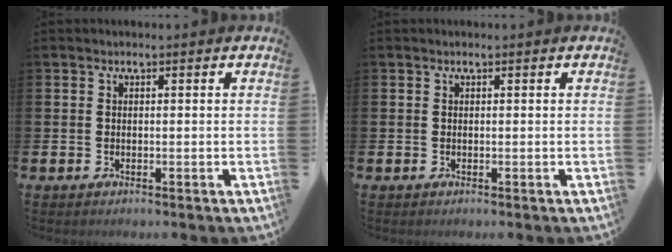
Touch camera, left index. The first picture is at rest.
{"total": 0.0}